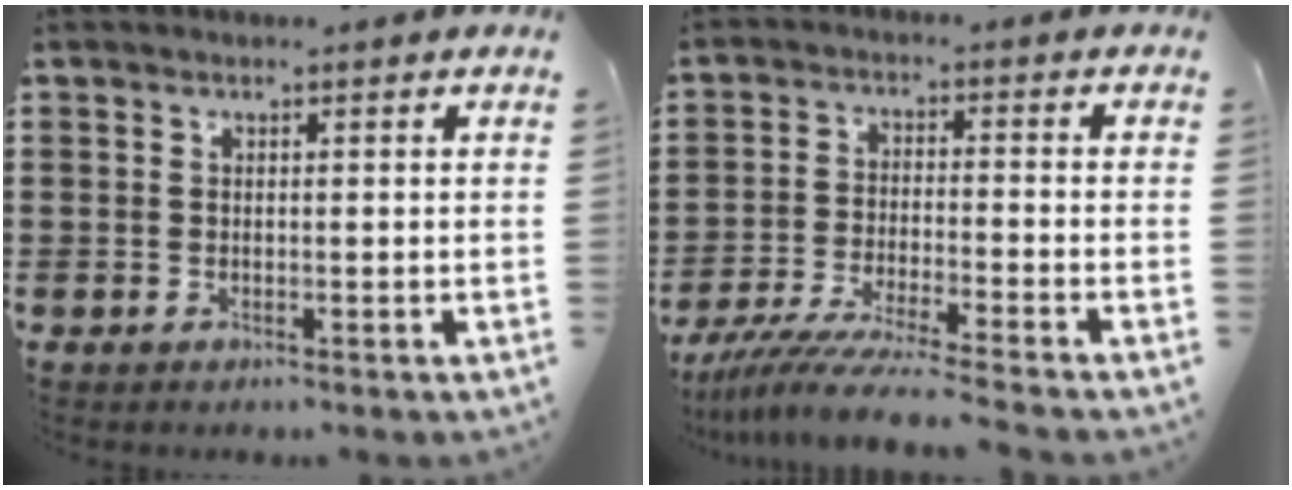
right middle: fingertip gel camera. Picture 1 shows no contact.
{"total": 6.6, "force": [-5.9, -0.5, 2.7], "torque": [-0.067, -0.021, -0.119]}